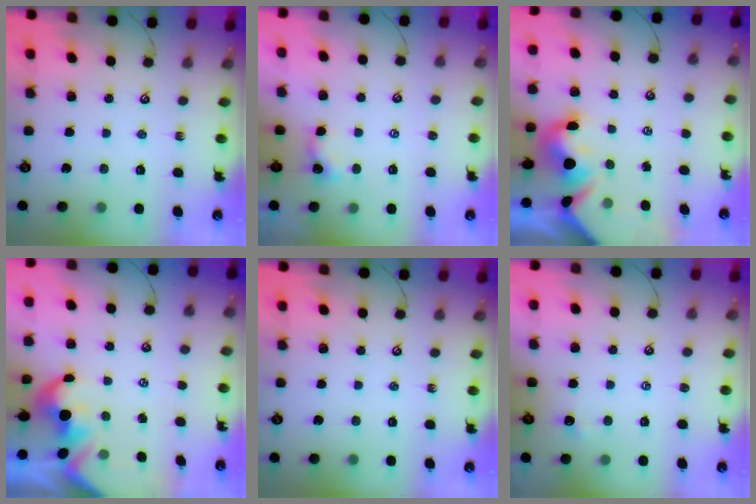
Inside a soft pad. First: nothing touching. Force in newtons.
{"total": 1.6, "press": 1.5, "slide": 0.5}
{"total": 4.1, "press": 4.0, "slide": 0.8}
{"total": 1.7, "press": 1.4, "slide": 1.0}
{"total": 0.0}
{"total": 0.0}